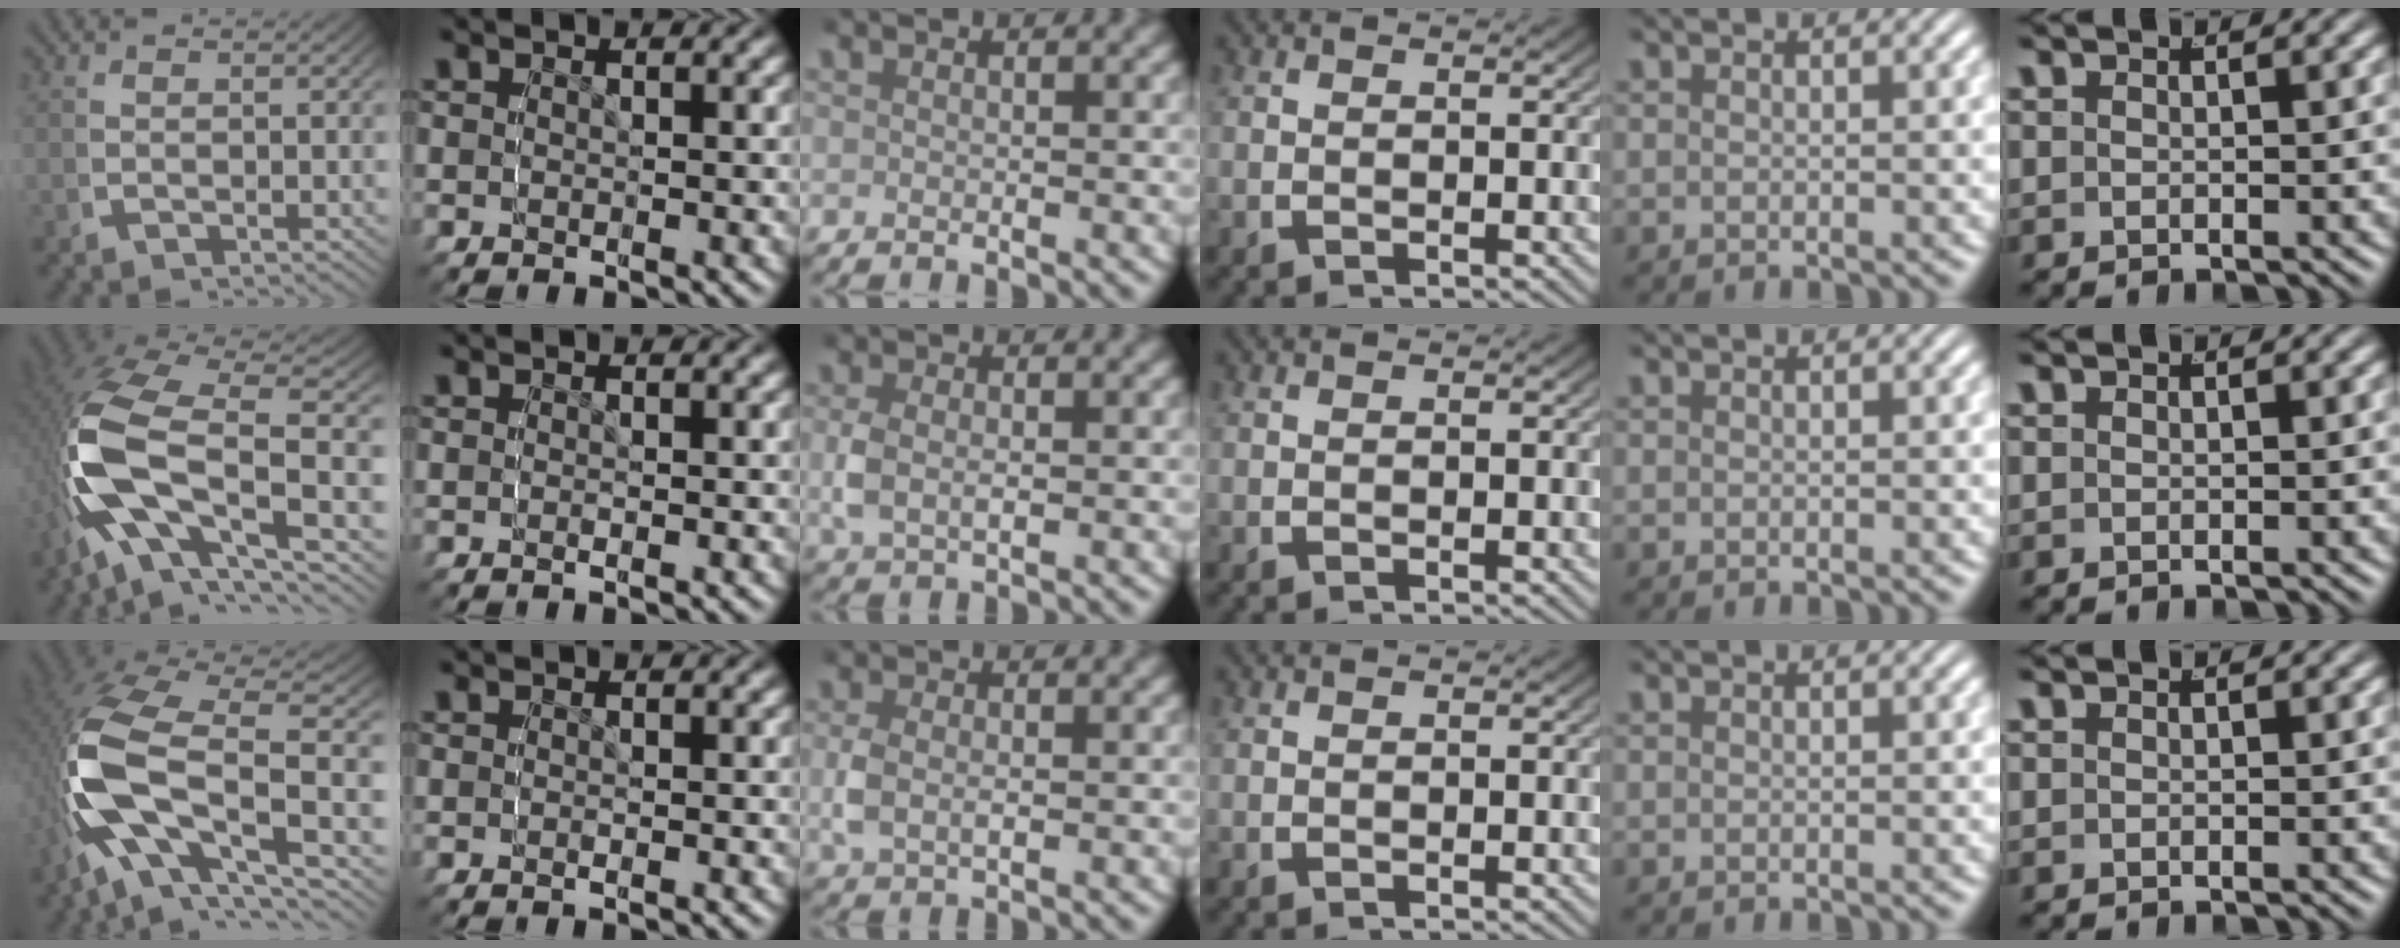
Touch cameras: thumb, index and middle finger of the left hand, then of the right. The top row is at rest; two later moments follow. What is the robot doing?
{"motion": "grasp_and_lifting", "object": "button"}